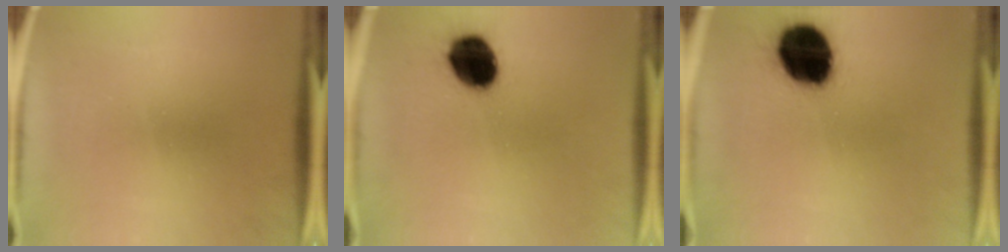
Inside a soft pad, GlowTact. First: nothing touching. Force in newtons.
{"total": 13.2}
{"total": 19.5}